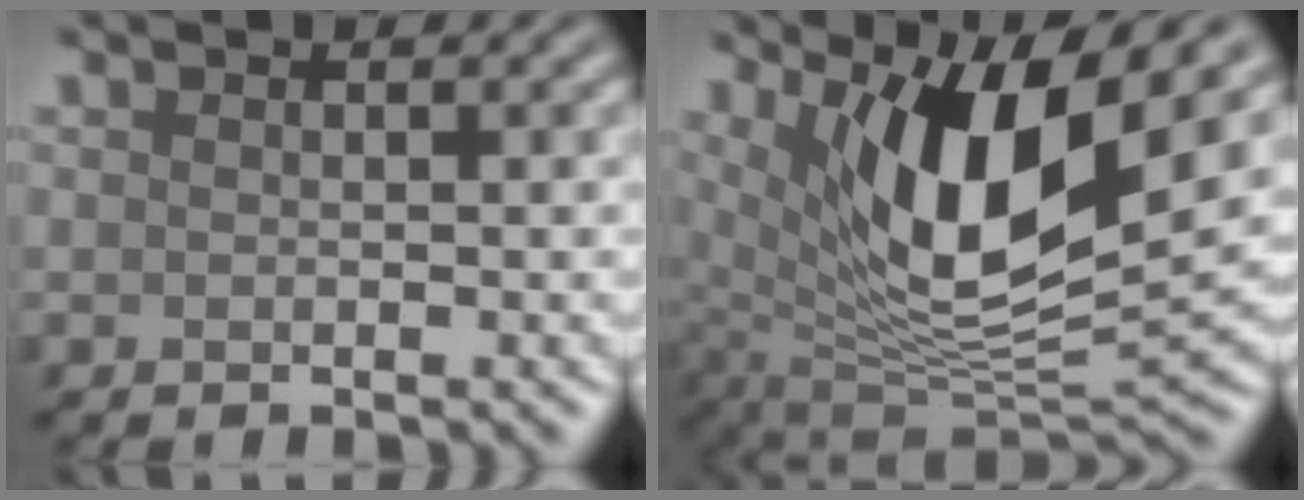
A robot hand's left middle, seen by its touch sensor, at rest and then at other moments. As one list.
[{"total": 10.7, "force": [4.4, 3.3, 9.2], "torque": [-0.155, -0.016, 0.088]}]